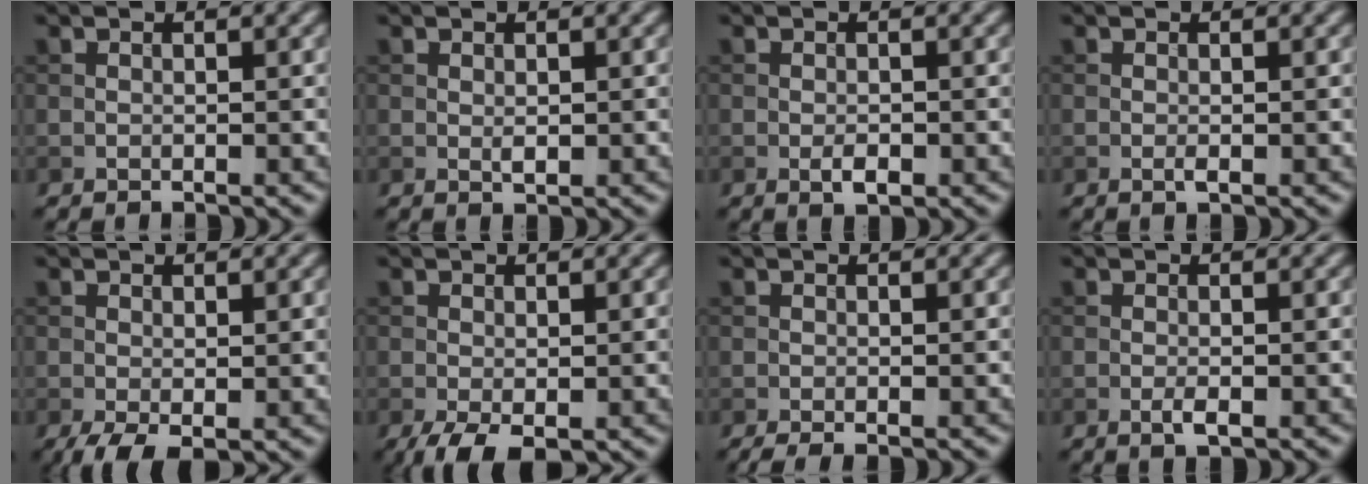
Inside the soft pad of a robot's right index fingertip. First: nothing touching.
{"total": 0.8, "force": [0.1, 0.4, 0.7], "torque": [-0.012, -0.002, 0.002]}
{"total": 1.5, "force": [-0.5, 0.7, 1.2], "torque": [-0.022, -0.001, -0.010]}
{"total": 0.7, "force": [-0.2, 0.1, 0.6], "torque": [-0.013, -0.003, -0.004]}
{"total": 2.8, "force": [-1.0, 1.2, 2.3], "torque": [-0.047, -0.013, -0.015]}
{"total": 3.4, "force": [-1.6, 1.5, 2.7], "torque": [-0.051, -0.011, -0.025]}
{"total": 1.6, "force": [-0.8, 0.3, 1.3], "torque": [-0.025, -0.006, -0.014]}
{"total": 1.3, "force": [-0.5, 0.3, 1.1], "torque": [-0.024, -0.004, -0.009]}